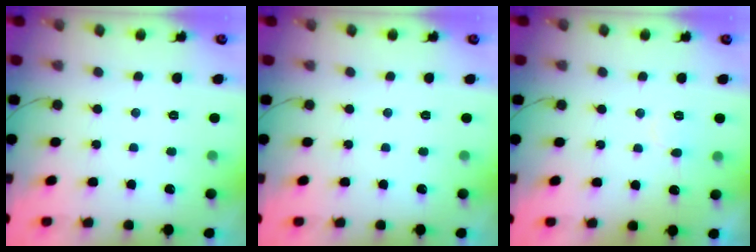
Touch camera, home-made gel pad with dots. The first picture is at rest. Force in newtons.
{"total": 0.0}
{"total": 5.7, "press": 5.6, "slide": 0.6}